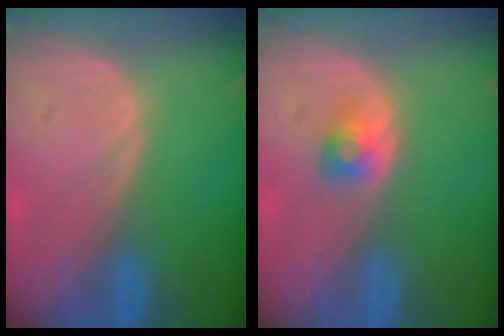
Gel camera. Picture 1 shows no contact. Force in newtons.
{"total": 2.5, "press": 2.3, "slide": 0.9}